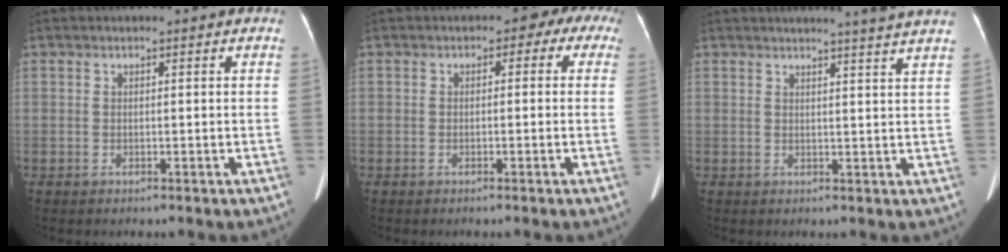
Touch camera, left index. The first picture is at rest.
{"total": 4.0, "force": [0.4, 2.9, 2.8], "torque": [-0.014, 0.029, -0.007]}
{"total": 8.1, "force": [7.4, -1.5, 3.0], "torque": [-0.037, -0.015, 0.071]}